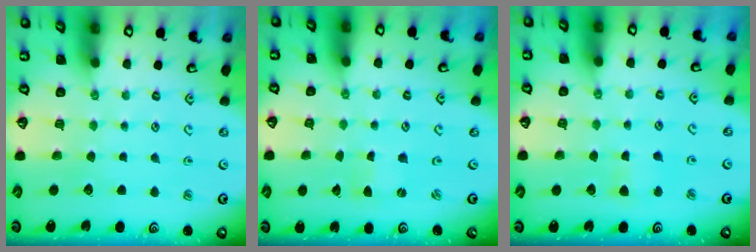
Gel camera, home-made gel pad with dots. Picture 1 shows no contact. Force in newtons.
{"total": 0.0}
{"total": 2.9, "press": 2.9, "slide": 0.4}